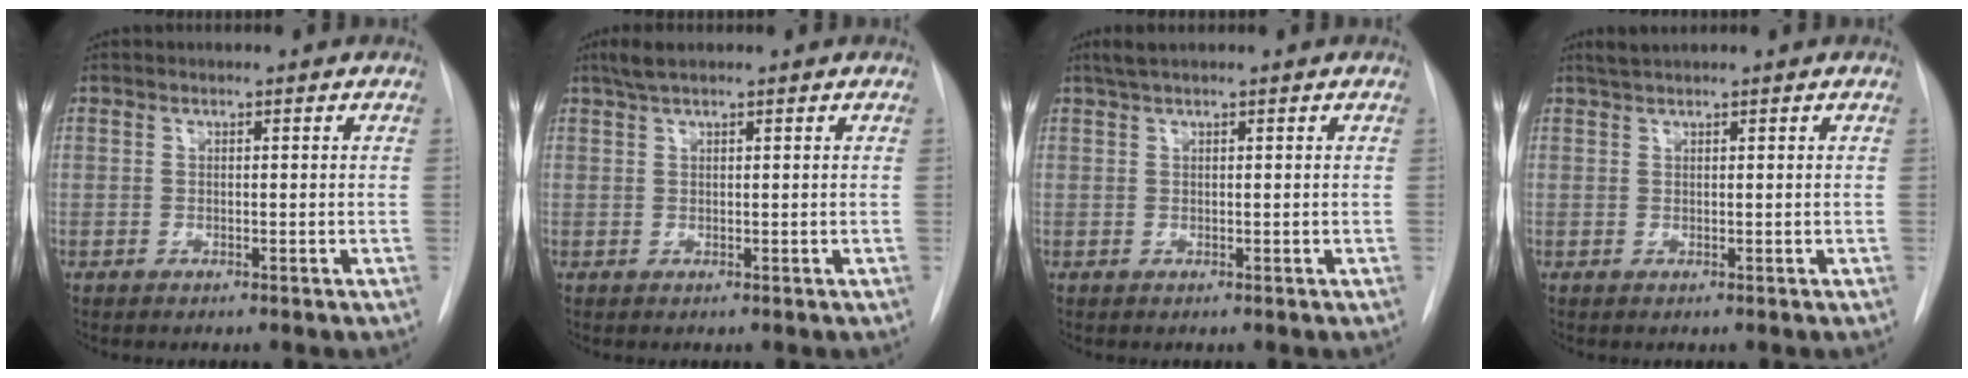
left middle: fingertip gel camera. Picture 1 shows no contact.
{"total": 2.5, "force": [1.9, 0.3, 1.6], "torque": [-0.039, 0.012, 0.037]}
{"total": 2.1, "force": [1.6, 0.0, 1.4], "torque": [-0.033, 0.017, 0.031]}
{"total": 1.7, "force": [1.5, -0.1, 0.7], "torque": [-0.018, 0.010, 0.031]}